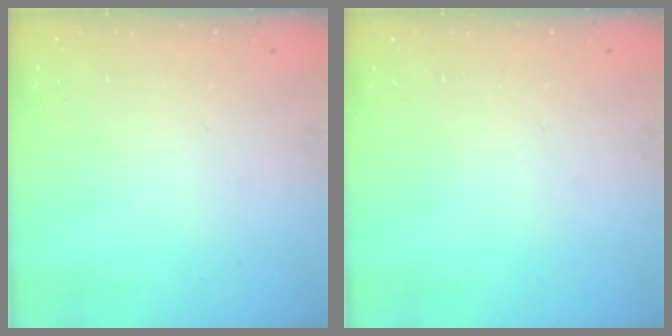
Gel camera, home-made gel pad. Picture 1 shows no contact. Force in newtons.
{"total": 0.0}